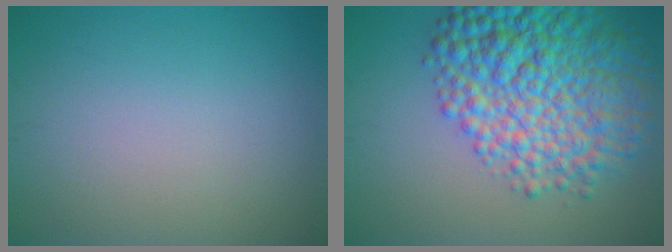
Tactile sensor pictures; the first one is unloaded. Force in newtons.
{"total": 10.7, "press": 10.7, "slide": 0.3}